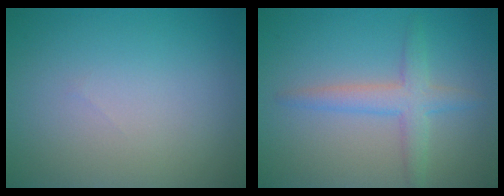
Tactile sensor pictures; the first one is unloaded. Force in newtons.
{"total": 3.1, "press": 3.1, "slide": 0.2}